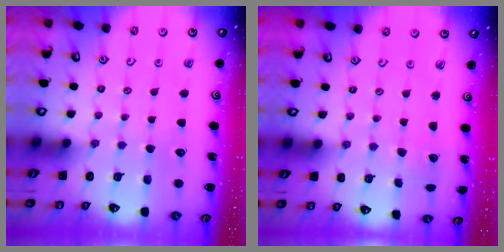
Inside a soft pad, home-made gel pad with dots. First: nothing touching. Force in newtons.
{"total": 1.8, "press": 1.8, "slide": 0.0}